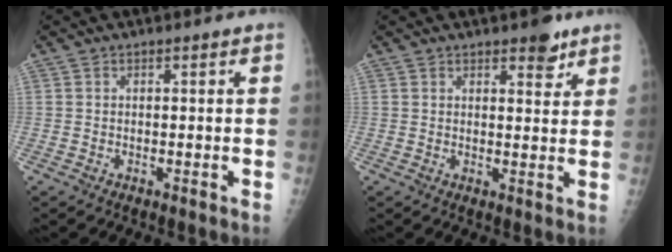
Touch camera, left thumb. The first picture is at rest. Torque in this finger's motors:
{"motor_torque": [3.15, 1.86, 0.35, -0.34, 0.13]}